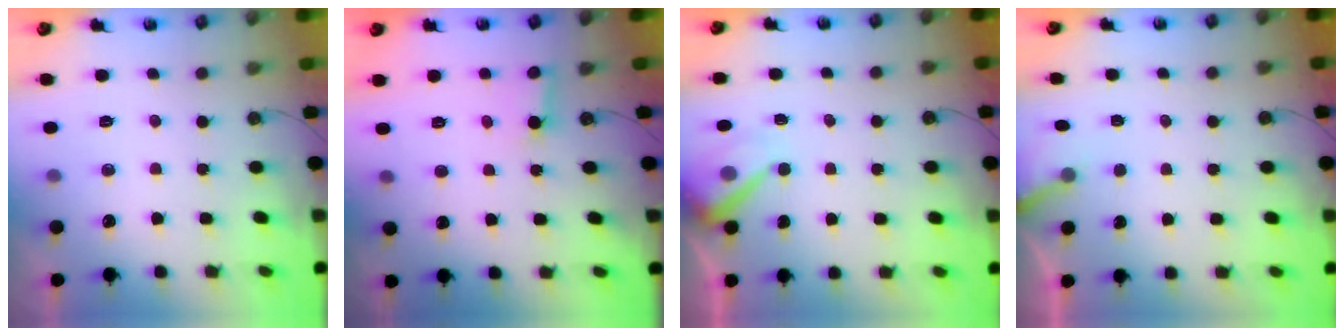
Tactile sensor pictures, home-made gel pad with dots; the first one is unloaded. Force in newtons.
{"total": 2.8, "press": 2.8, "slide": 0.3}
{"total": 7.3, "press": 7.2, "slide": 1.0}
{"total": 2.7, "press": 2.7, "slide": 0.2}